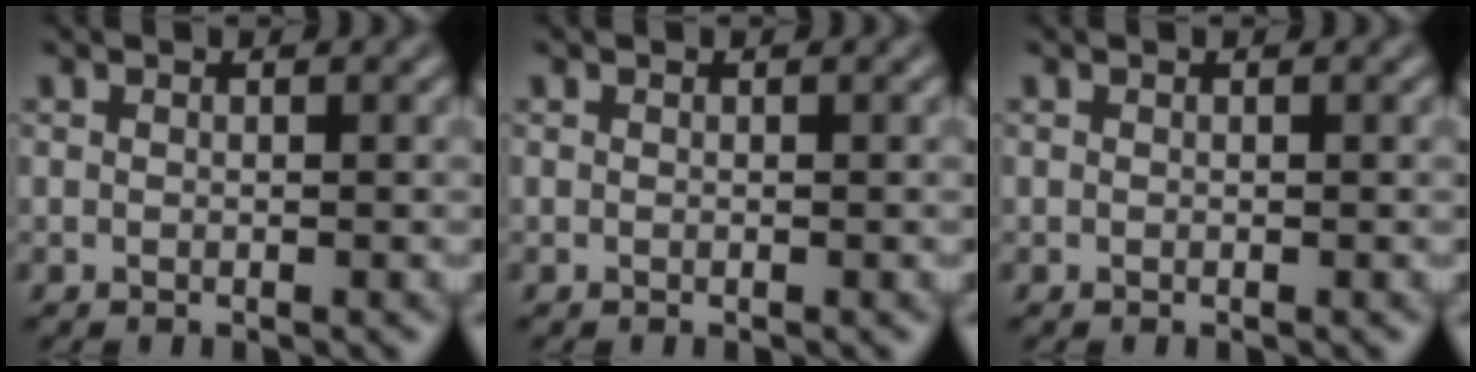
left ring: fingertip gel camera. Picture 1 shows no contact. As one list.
[{"total": 0.0}, {"total": 0.0}]